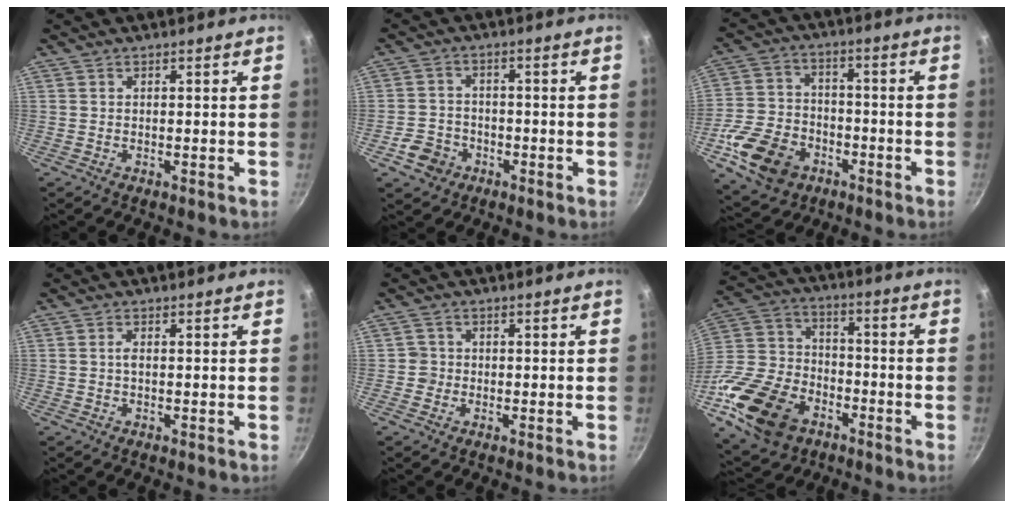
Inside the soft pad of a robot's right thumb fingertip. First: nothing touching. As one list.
[{"total": 5.5, "force": [-2.6, 4.5, 1.6], "torque": [-0.013, 0.019, -0.043]}, {"total": 14.4, "force": [-6.4, 10.4, 7.6], "torque": [-0.132, 0.028, -0.113]}, {"total": 1.1, "force": [0.0, 0.5, 1.0], "torque": [-0.018, 0.001, 0.000]}, {"total": 2.1, "force": [-0.5, 2.0, 0.1], "torque": [0.014, 0.009, -0.013]}, {"total": 22.7, "force": [-10.7, 15.1, 13.2], "torque": [-0.287, 0.044, -0.194]}]